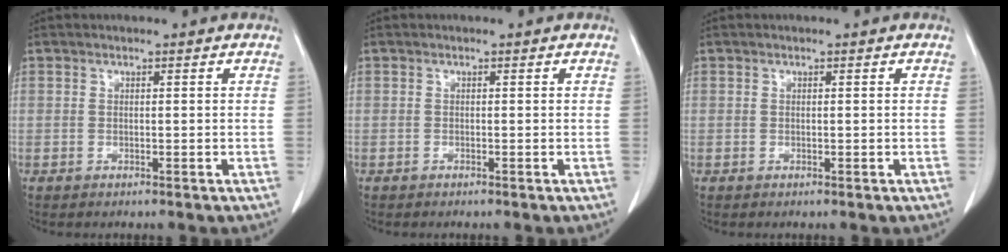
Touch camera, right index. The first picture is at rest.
{"total": 0.0}
{"total": 0.0}